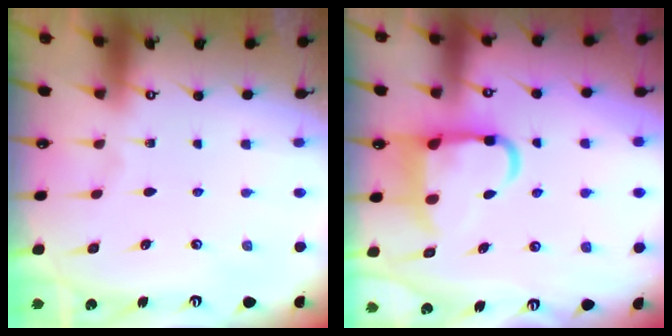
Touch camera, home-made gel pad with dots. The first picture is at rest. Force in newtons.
{"total": 12.6, "press": 12.5, "slide": 1.6}